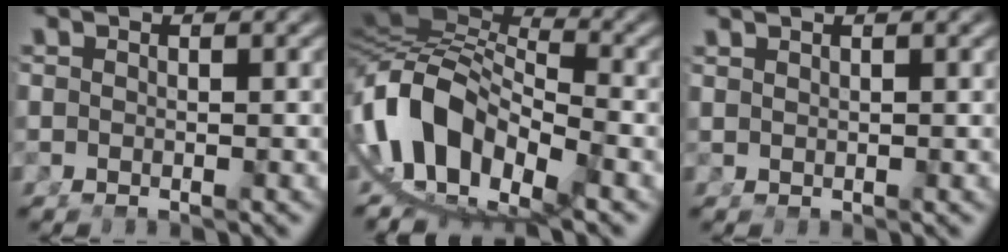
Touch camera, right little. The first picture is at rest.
{"total": 16.6, "force": [-1.2, 12.5, 10.9], "torque": [-0.239, -0.043, -0.014]}
{"total": 1.2, "force": [0.9, -0.8, 0.1], "torque": [0.008, 0.001, 0.024]}